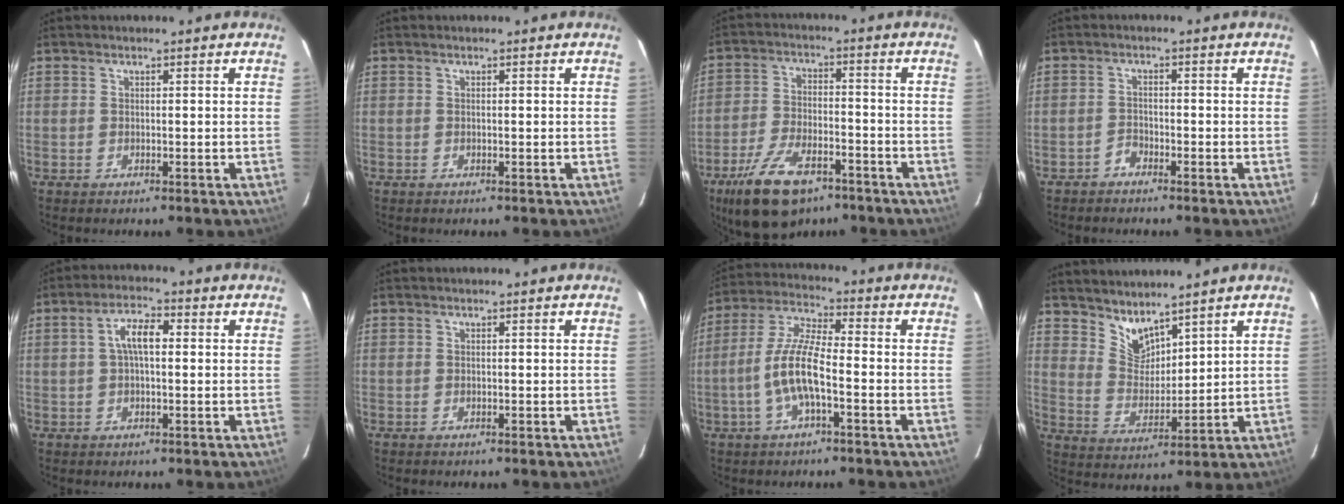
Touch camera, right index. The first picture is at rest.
{"total": 0.0}
{"total": 14.4, "force": [-9.4, 6.7, 8.6], "torque": [-0.187, -0.018, -0.163]}
{"total": 1.8, "force": [-1.7, 0.6, 0.1], "torque": [0.000, 0.003, -0.032]}
{"total": 5.3, "force": [0.7, 2.1, 4.8], "torque": [-0.091, 0.016, 0.011]}
{"total": 0.0}
{"total": 9.9, "force": [-3.0, 2.4, 9.1], "torque": [-0.195, 0.004, -0.058]}
{"total": 6.8, "force": [5.9, 2.3, 2.3], "torque": [-0.035, -0.005, 0.121]}